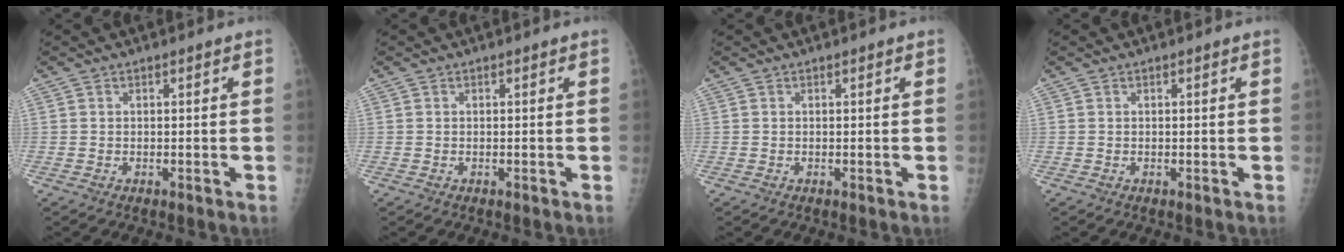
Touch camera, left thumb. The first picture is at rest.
{"total": 0.0}
{"total": 0.0}
{"total": 0.0}